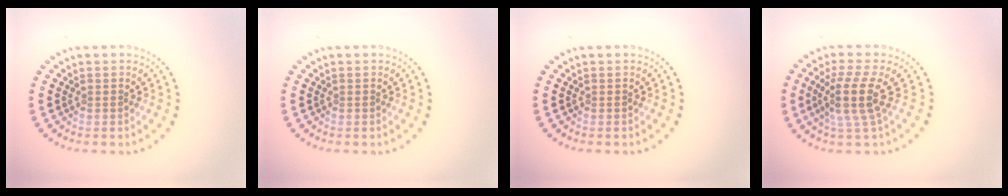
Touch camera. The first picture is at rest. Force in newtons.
{"total": 0.0}
{"total": 0.0}
{"total": 3.8, "press": 2.9, "slide": 2.5}